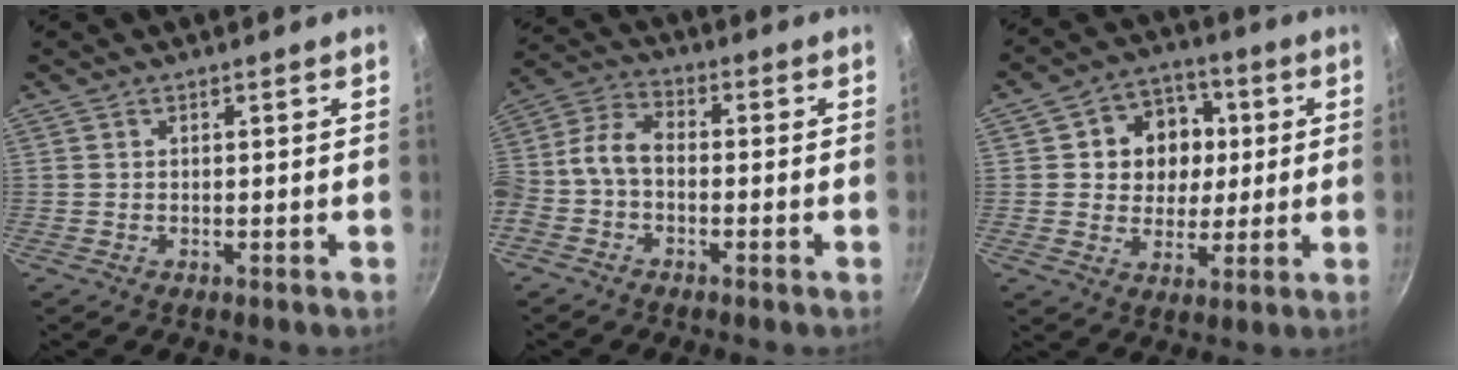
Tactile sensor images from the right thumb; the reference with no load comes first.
{"total": 7.9, "force": [-1.9, 5.2, 5.7], "torque": [-0.126, 0.043, -0.052]}
{"total": 11.9, "force": [2.0, 10.4, 5.5], "torque": [-0.048, 0.004, 0.027]}